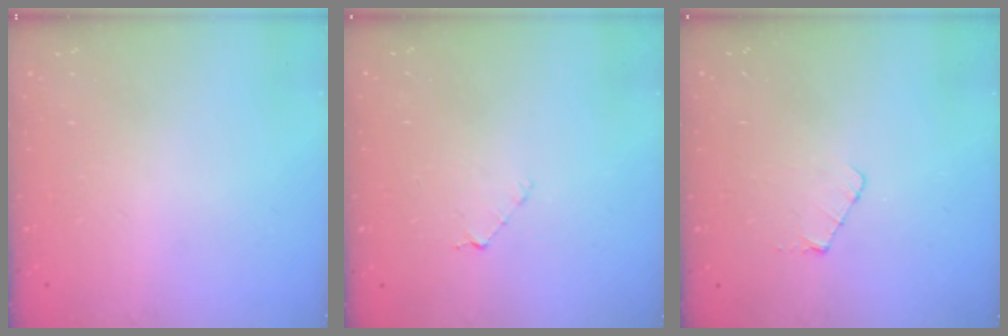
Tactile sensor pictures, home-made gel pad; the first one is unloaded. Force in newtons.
{"total": 3.8, "press": 3.7, "slide": 0.3}
{"total": 3.6, "press": 3.6, "slide": 0.4}